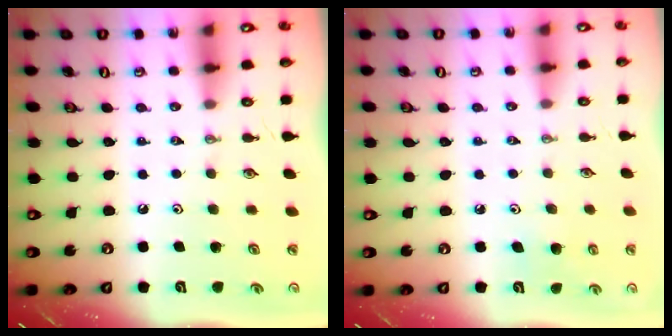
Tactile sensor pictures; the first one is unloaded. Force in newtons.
{"total": 3.9, "press": 3.9, "slide": 0.4}